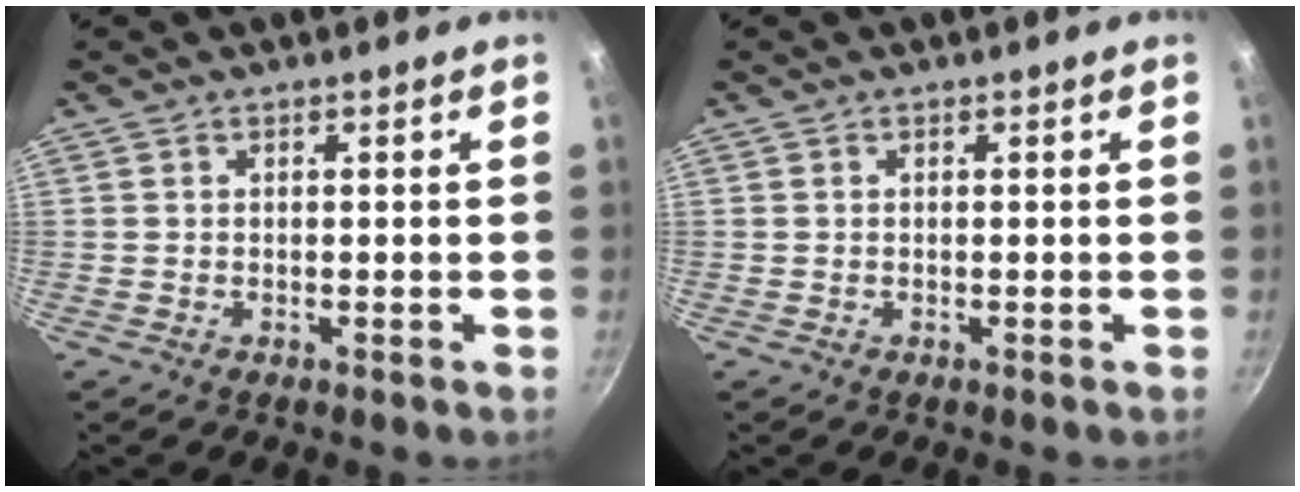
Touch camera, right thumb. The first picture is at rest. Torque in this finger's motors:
{"motor_torque": [0.05, -0.01, 0.18, 0.12, 0.02]}